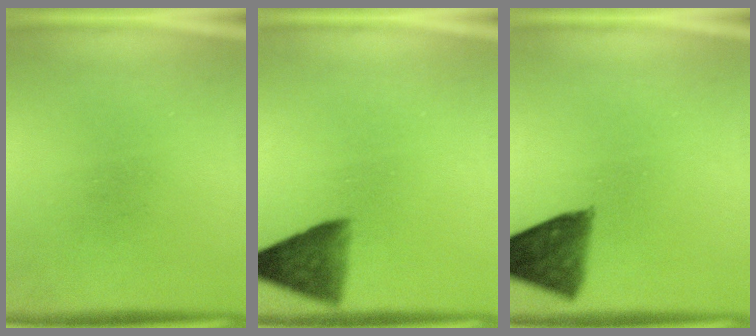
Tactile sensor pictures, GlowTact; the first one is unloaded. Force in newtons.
{"total": 6.8}
{"total": 8.4}